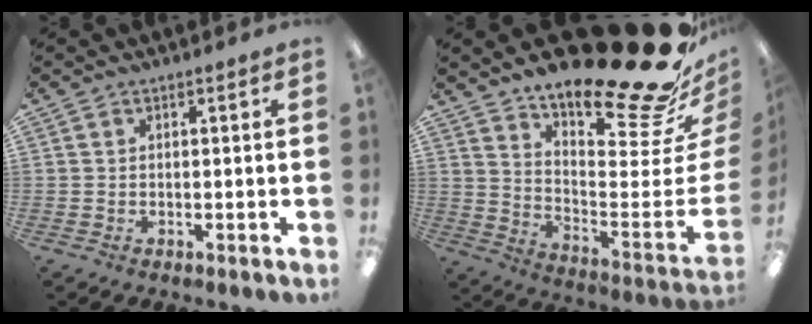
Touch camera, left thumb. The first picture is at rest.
{"total": 23.2, "force": [18.6, 4.5, 13.2], "torque": [-0.142, -0.162, 0.294]}